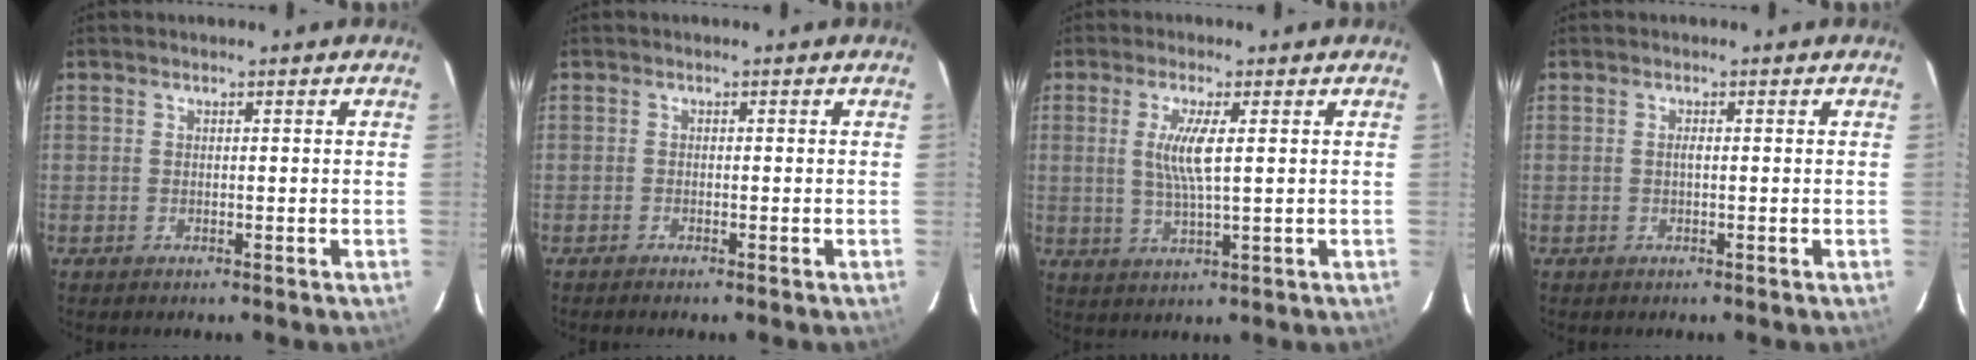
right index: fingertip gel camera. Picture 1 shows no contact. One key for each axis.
{"total": 0.6, "fx": -0.6, "fy": 0.0, "fz": 0.1, "tx": -0.003, "ty": -0.003, "tz": -0.011}
{"total": 5.8, "fx": 1.1, "fy": 0.5, "fz": 5.7, "tx": -0.114, "ty": -0.006, "tz": 0.021}
{"total": 0.7, "fx": -0.1, "fy": 0.1, "fz": 0.7, "tx": -0.012, "ty": 0.003, "tz": -0.003}